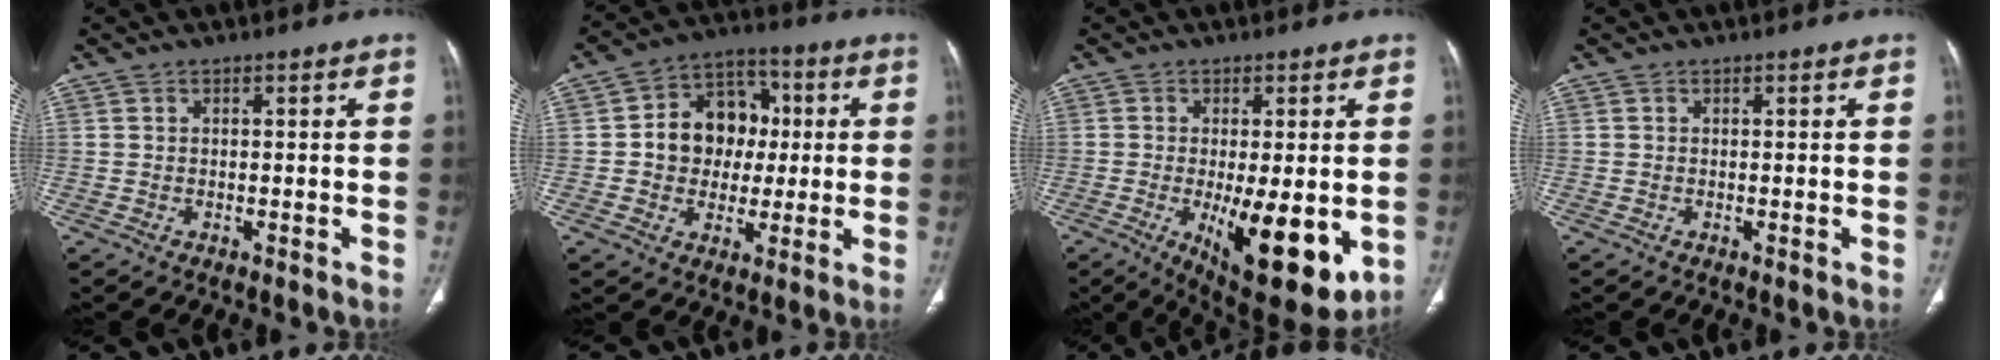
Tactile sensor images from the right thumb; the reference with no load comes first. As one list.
[{"total": 12.9, "force": [0.7, 10.6, 7.4], "torque": [-0.065, 0.025, 0.006]}, {"total": 15.1, "force": [-3.3, 5.5, 13.6], "torque": [-0.190, -0.029, -0.031]}, {"total": 0.0}]